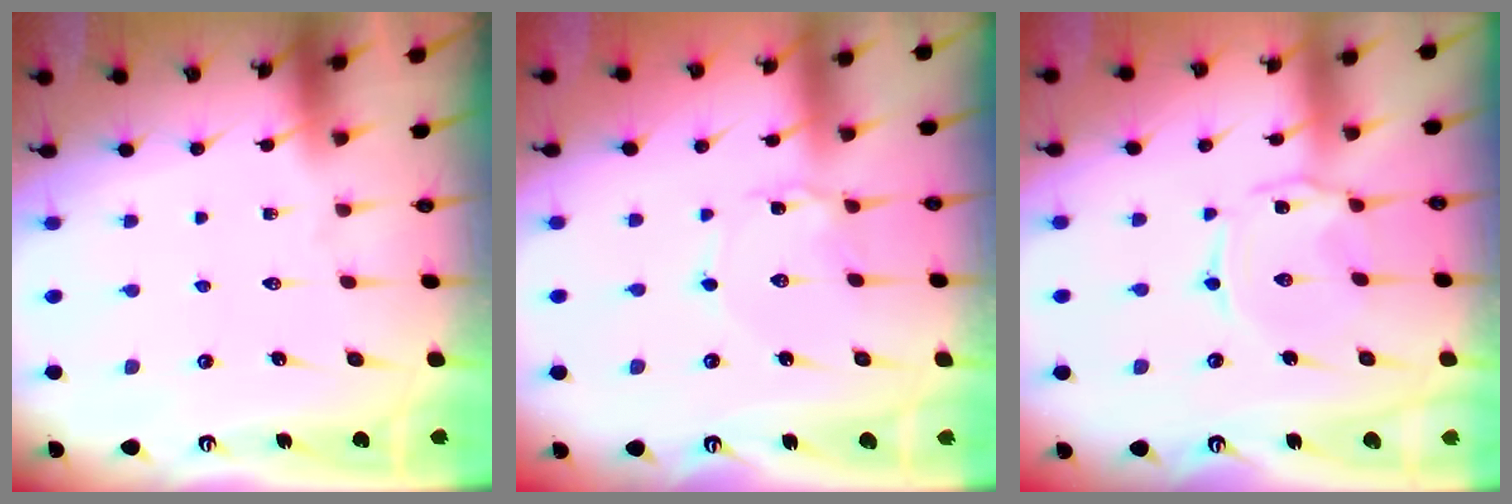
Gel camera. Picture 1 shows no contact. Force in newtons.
{"total": 1.7, "press": 1.7, "slide": 0.2}
{"total": 1.7, "press": 1.7, "slide": 0.4}